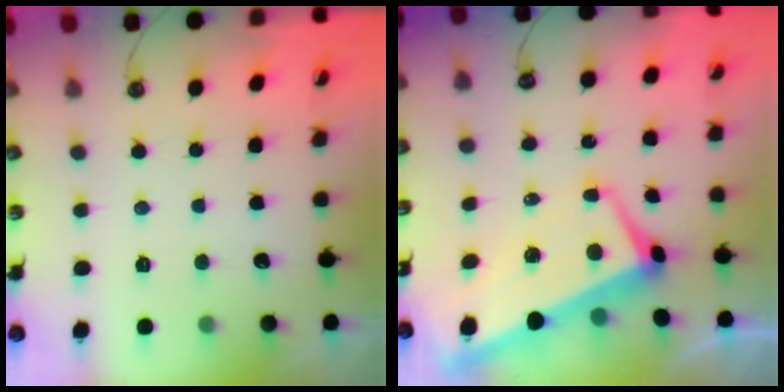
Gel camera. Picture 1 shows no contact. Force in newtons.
{"total": 1.8, "press": 1.2, "slide": 1.3}